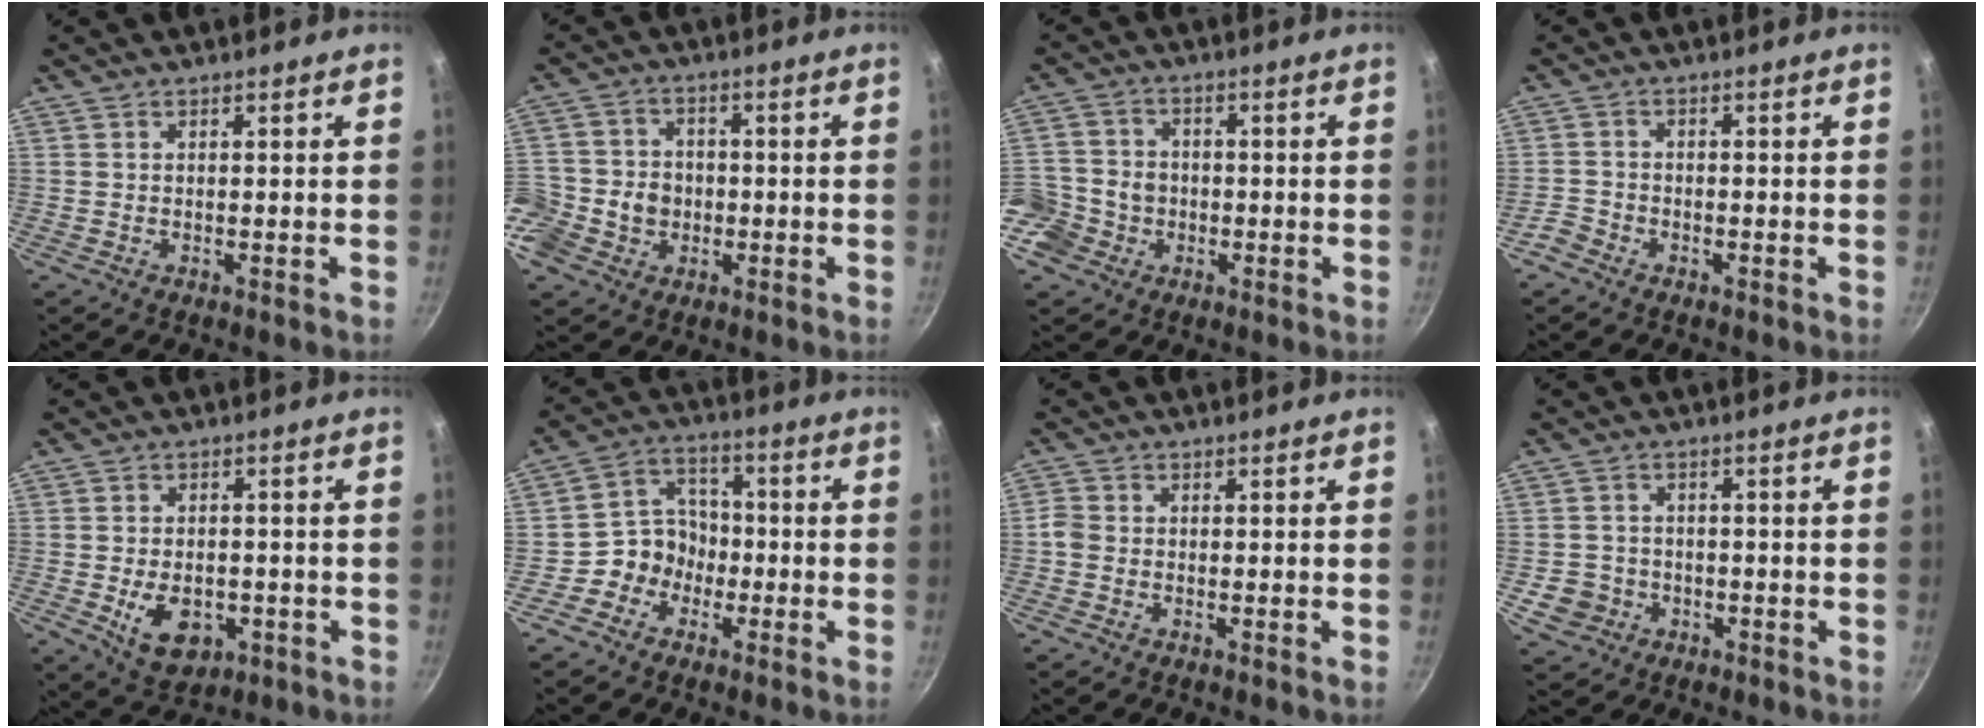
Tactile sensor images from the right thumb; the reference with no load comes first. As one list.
[{"total": 13.0, "force": [-3.3, 11.4, 5.3], "torque": [-0.105, 0.031, -0.065]}, {"total": 11.3, "force": [-3.7, 9.9, 4.2], "torque": [-0.072, 0.035, -0.077]}, {"total": 3.0, "force": [-2.2, 2.0, 0.8], "torque": [-0.015, 0.024, -0.044]}, {"total": 8.9, "force": [-2.5, 6.0, 6.2], "torque": [-0.080, 0.002, -0.027]}, {"total": 7.9, "force": [-2.9, 6.9, 2.5], "torque": [0.003, 0.045, -0.064]}, {"total": 2.3, "force": [-0.8, 1.9, 1.1], "torque": [-0.021, 0.008, -0.022]}, {"total": 5.5, "force": [-1.7, 5.1, 1.4], "torque": [-0.009, 0.021, -0.021]}]